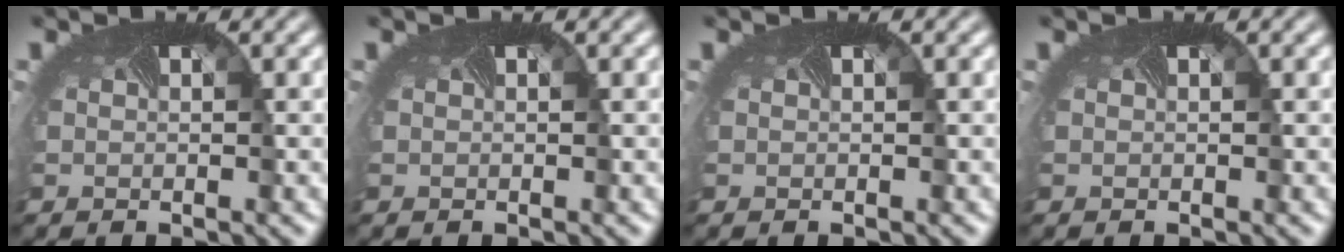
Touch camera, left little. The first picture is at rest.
{"total": 0.0}
{"total": 0.0}
{"total": 0.0}